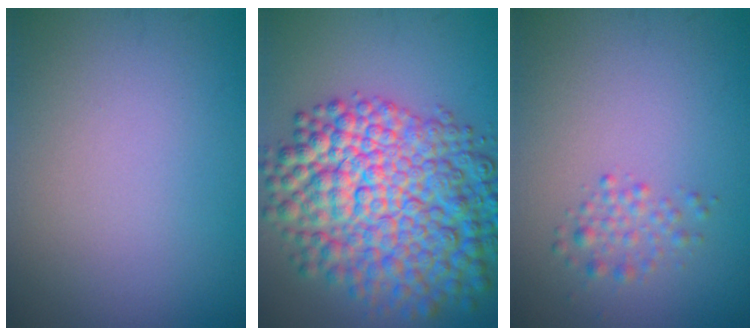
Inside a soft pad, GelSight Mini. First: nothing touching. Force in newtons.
{"total": 12.2, "press": 12.2, "slide": 0.3}
{"total": 1.6, "press": 1.6, "slide": 0.1}